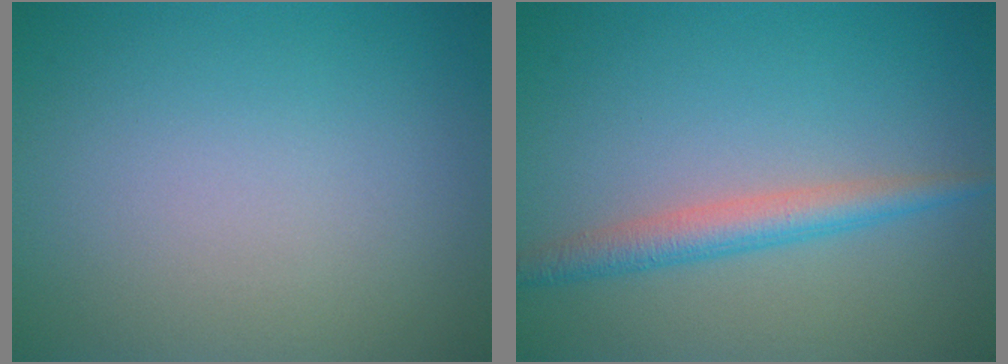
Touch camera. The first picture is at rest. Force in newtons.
{"total": 2.9, "press": 2.9, "slide": 0.1}